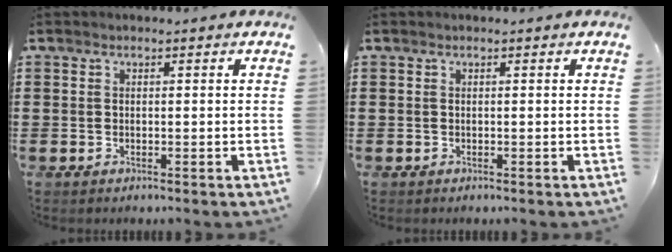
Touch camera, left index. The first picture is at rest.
{"total": 0.0}